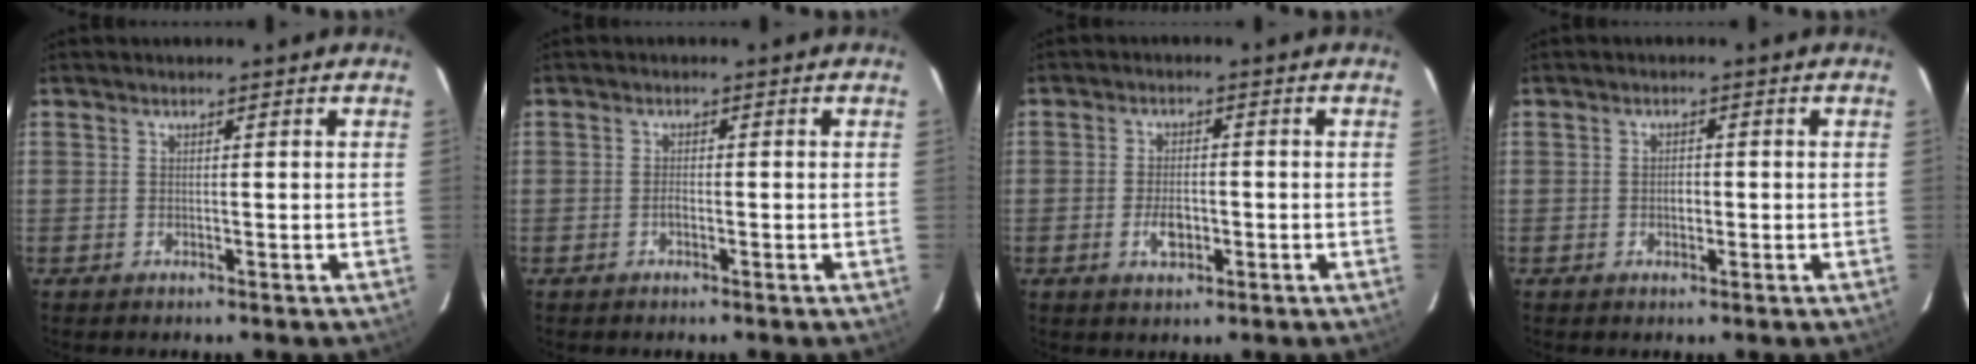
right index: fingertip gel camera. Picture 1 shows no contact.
{"total": 1.2, "force": [-0.5, 0.7, 0.9], "torque": [-0.018, 0.003, -0.010]}
{"total": 4.6, "force": [-1.5, 2.5, 3.6], "torque": [-0.071, -0.001, -0.023]}
{"total": 1.9, "force": [-0.3, 1.4, 1.3], "torque": [-0.024, 0.005, -0.006]}